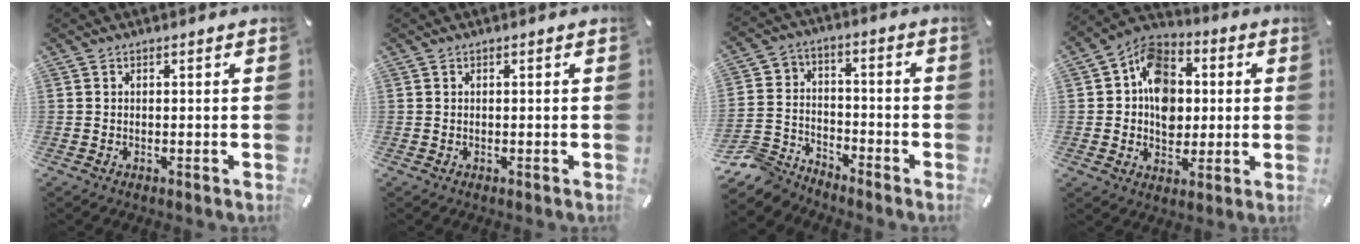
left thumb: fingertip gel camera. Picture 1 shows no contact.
{"total": 0.0}
{"total": 11.3, "force": [-8.8, 7.0, 1.6], "torque": [-0.042, 0.051, -0.164]}
{"total": 12.4, "force": [0.4, 10.6, 6.5], "torque": [-0.100, 0.013, 0.008]}